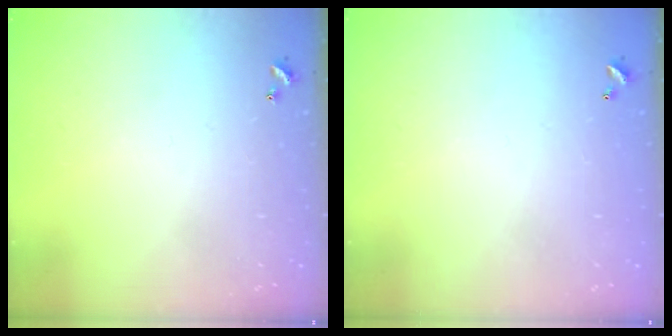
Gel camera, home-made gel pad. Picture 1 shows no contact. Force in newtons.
{"total": 2.9, "press": 2.9, "slide": 0.1}